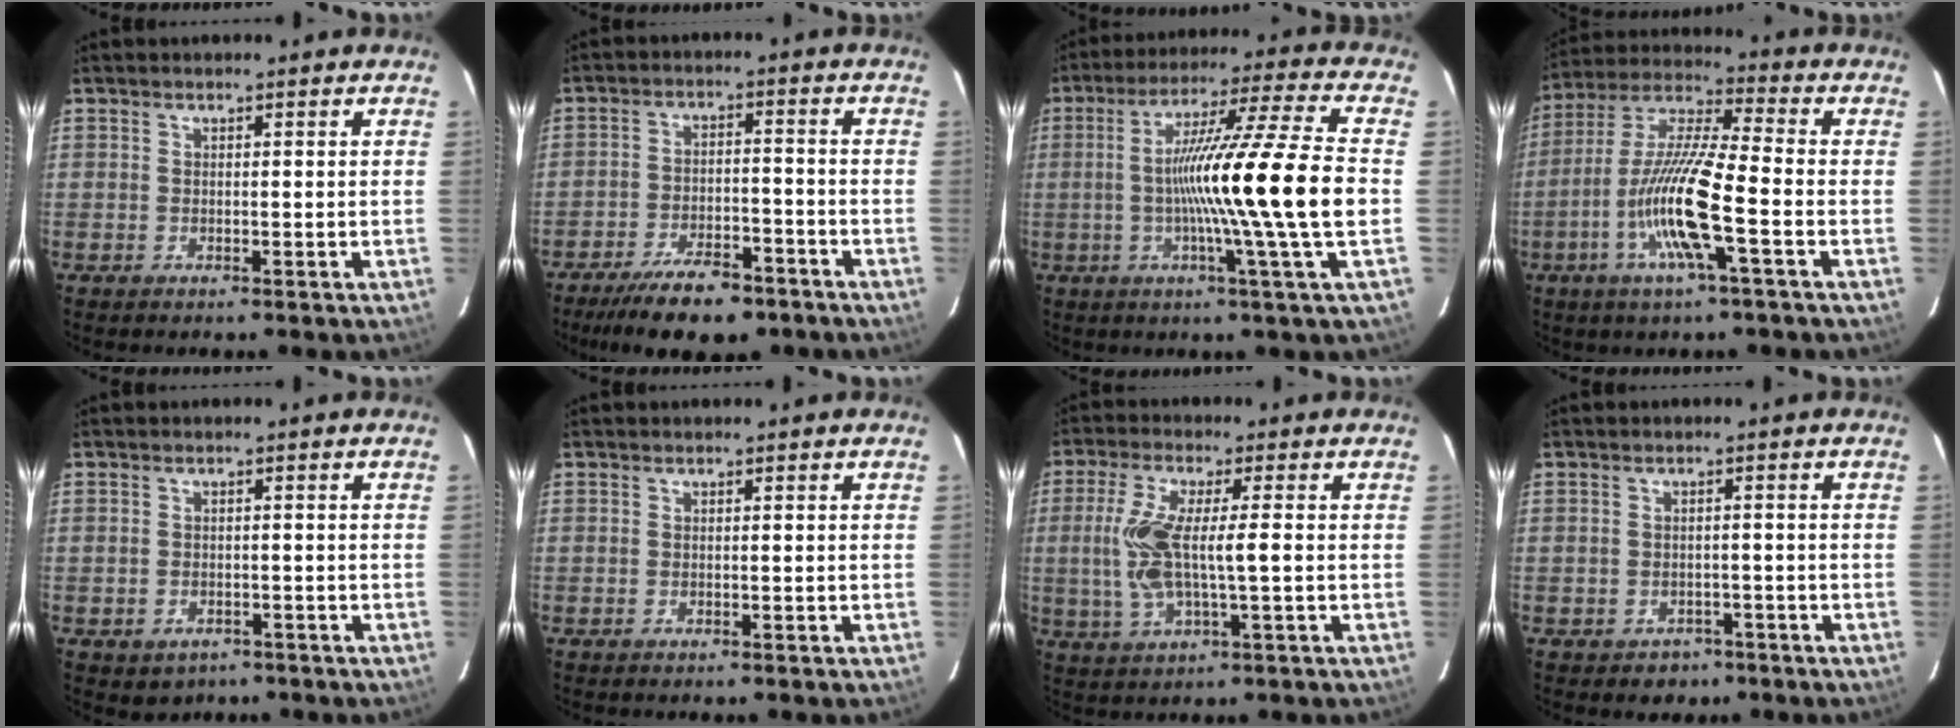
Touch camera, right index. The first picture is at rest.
{"total": 10.6, "force": [-8.2, 3.3, 5.8], "torque": [-0.095, -0.008, -0.138]}
{"total": 18.0, "force": [-1.8, -2.8, 17.6], "torque": [-0.292, -0.009, -0.042]}
{"total": 13.9, "force": [-4.3, 0.7, 13.2], "torque": [-0.270, -0.001, -0.087]}
{"total": 3.0, "force": [-1.7, 2.3, 0.8], "torque": [-0.012, 0.005, -0.012]}
{"total": 0.0}
{"total": 8.8, "force": [-0.2, 1.5, 8.6], "torque": [-0.190, 0.001, -0.003]}
{"total": 2.8, "force": [-1.6, 2.2, 0.5], "torque": [-0.006, 0.010, -0.017]}